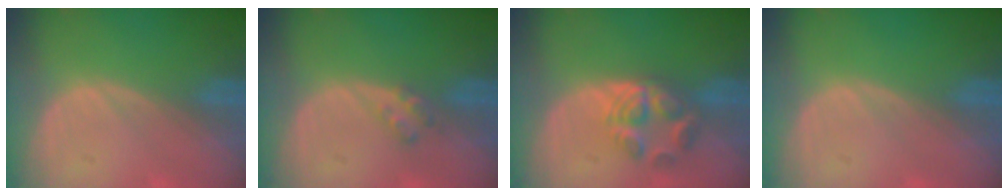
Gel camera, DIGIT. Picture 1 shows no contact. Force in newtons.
{"total": 2.0, "press": 2.0, "slide": 0.2}
{"total": 6.0, "press": 5.1, "slide": 3.1}
{"total": 0.0}